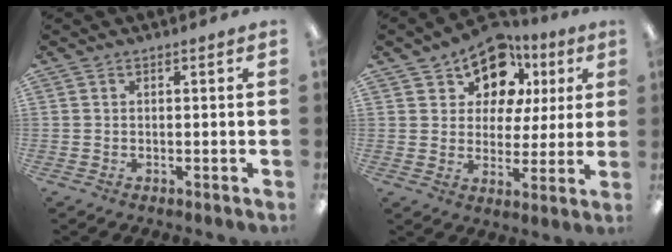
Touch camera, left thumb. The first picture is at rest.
{"total": 12.8, "force": [8.5, 8.3, 4.7], "torque": [-0.093, -0.048, 0.160]}